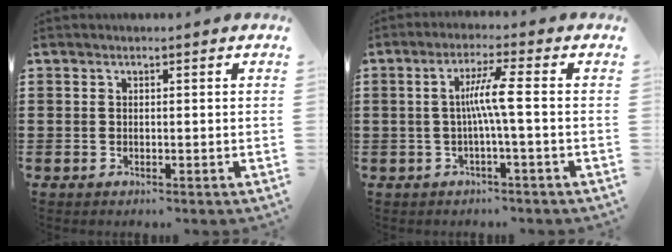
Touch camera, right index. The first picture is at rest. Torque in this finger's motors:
{"motor_torque": [1.03, -0.31, 0.49, 0.16]}